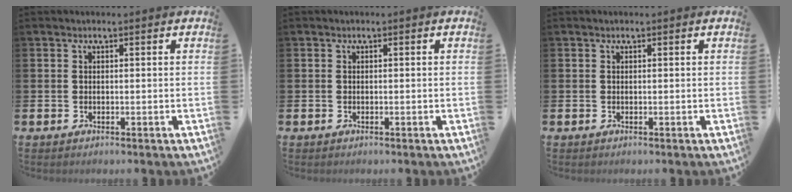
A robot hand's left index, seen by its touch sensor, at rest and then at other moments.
{"total": 0.0}
{"total": 0.0}